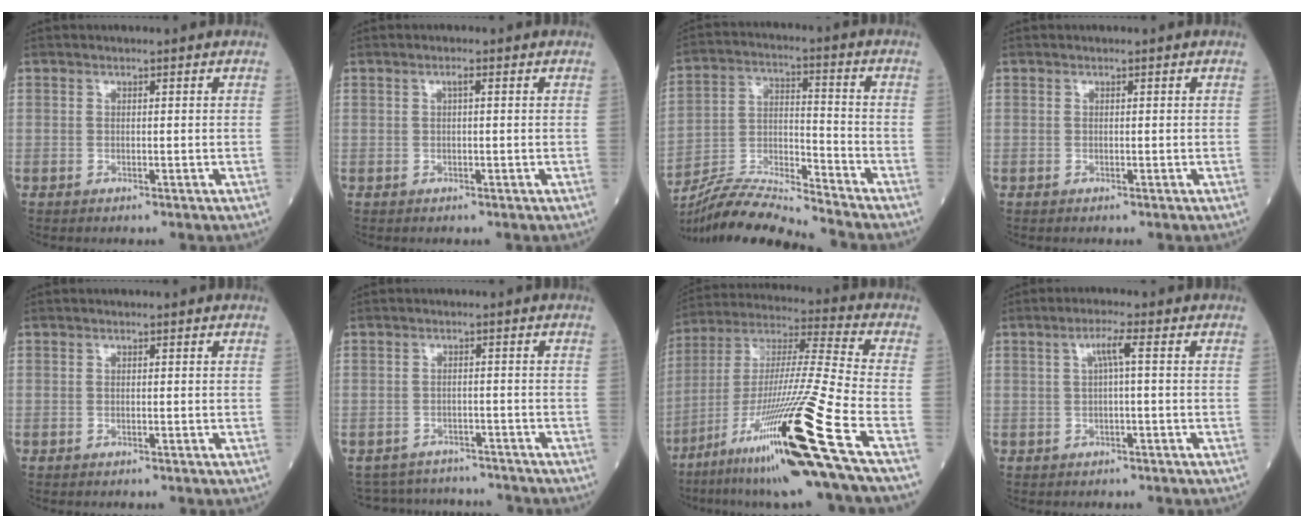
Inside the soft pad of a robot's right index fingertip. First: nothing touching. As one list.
[{"total": 0.9, "force": [0.2, 0.1, 0.8], "torque": [-0.017, 0.002, 0.003]}, {"total": 12.7, "force": [-12.2, -1.1, 3.3], "torque": [-0.062, 0.008, -0.229]}, {"total": 0.0}, {"total": 0.0}, {"total": 8.7, "force": [-8.2, 2.9, 0.6], "torque": [-0.011, 0.018, -0.107]}, {"total": 23.8, "force": [-12.1, -1.7, 20.4], "torque": [-0.366, -0.039, -0.218]}, {"total": 2.7, "force": [0.4, -0.2, 2.7], "torque": [-0.051, 0.007, 0.008]}]